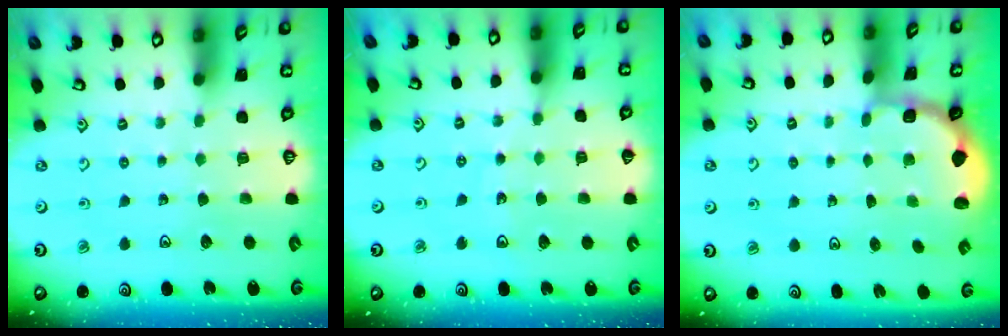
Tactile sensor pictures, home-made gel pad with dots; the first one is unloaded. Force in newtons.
{"total": 3.8, "press": 3.5, "slide": 1.6}
{"total": 1.7, "press": 1.5, "slide": 0.7}